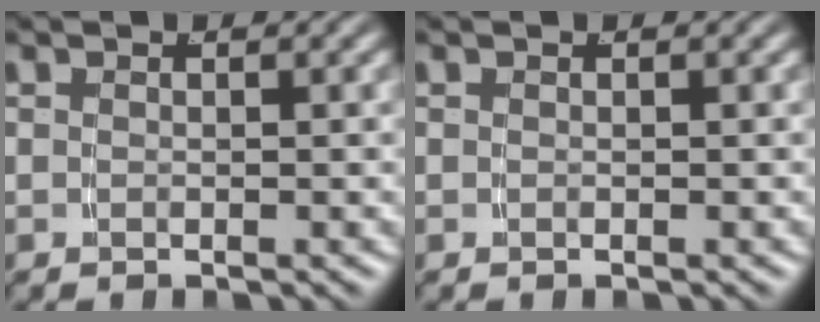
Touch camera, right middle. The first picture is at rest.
{"total": 0.0}